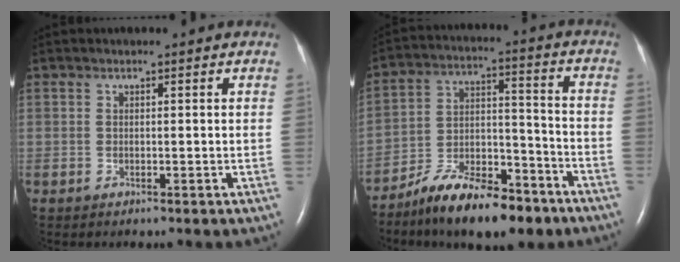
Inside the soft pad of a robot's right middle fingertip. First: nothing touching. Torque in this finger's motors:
{"motor_torque": [1.07, -1.07, 0.35, 0.11]}